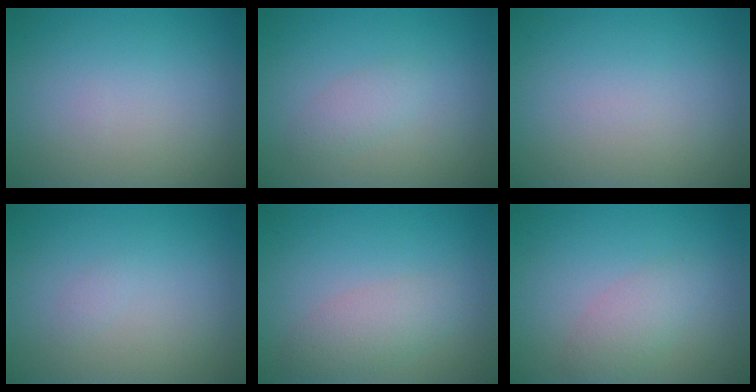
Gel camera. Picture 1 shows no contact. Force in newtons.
{"total": 1.4, "press": 1.4, "slide": 0.1}
{"total": 0.0}
{"total": 0.5, "press": 0.5, "slide": 0.0}
{"total": 2.5, "press": 2.5, "slide": 0.1}
{"total": 2.2, "press": 2.2, "slide": 0.1}